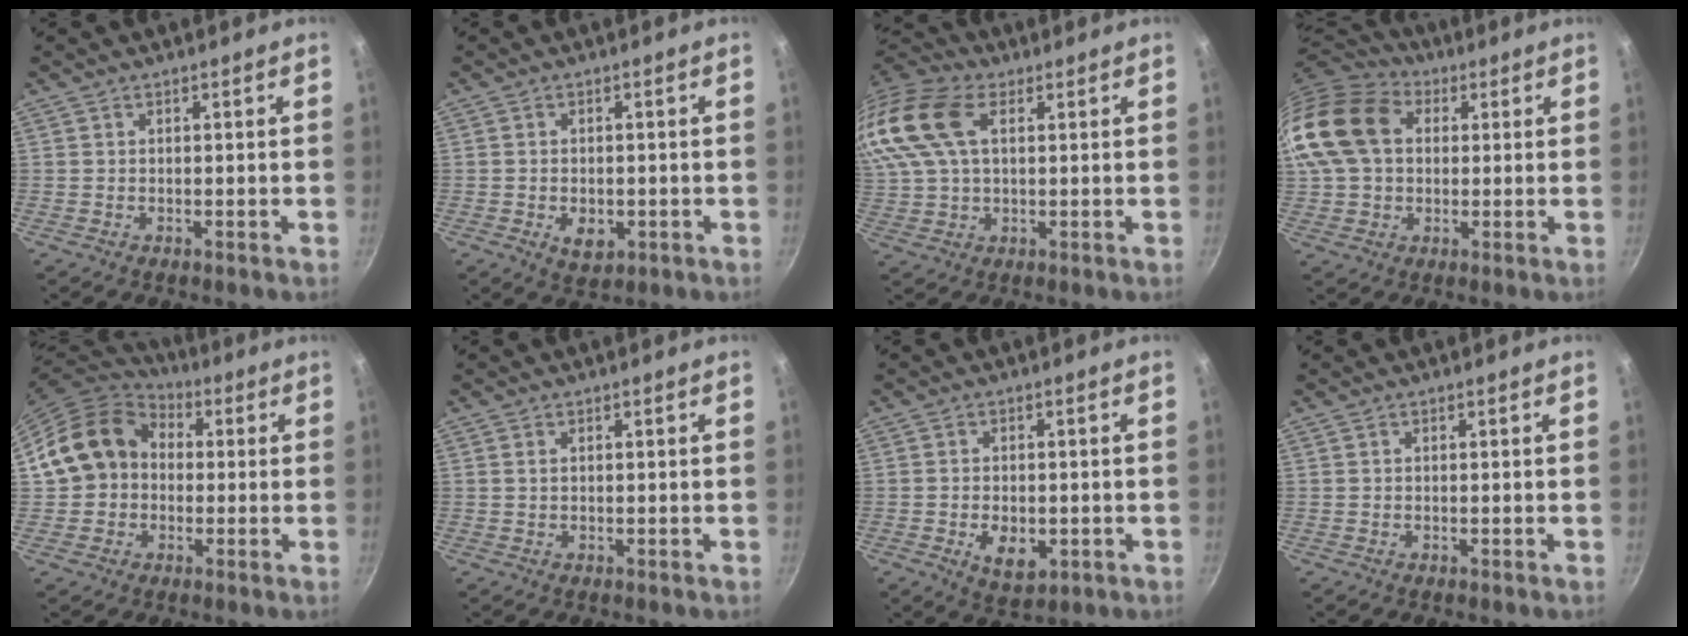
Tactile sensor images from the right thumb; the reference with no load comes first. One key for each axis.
{"total": 4.7, "fx": -1.3, "fy": 3.1, "fz": 3.3, "tx": -0.044, "ty": 0.000, "tz": -0.013}
{"total": 18.1, "fx": 5.6, "fy": 10.9, "fz": 13.2, "tx": -0.292, "ty": 0.027, "tz": 0.098}
{"total": 18.1, "fx": 3.5, "fy": 13.5, "fz": 11.6, "tx": -0.224, "ty": 0.031, "tz": 0.052}
{"total": 15.2, "fx": 0.9, "fy": 12.8, "fz": 8.2, "tx": -0.122, "ty": 0.042, "tz": 0.004}
{"total": 0.6, "fx": 0.2, "fy": 0.4, "fz": 0.4, "tx": -0.010, "ty": 0.000, "tz": 0.006}
{"total": 6.7, "fx": -1.7, "fy": 4.1, "fz": 5.0, "tx": -0.068, "ty": -0.002, "tz": -0.019}
{"total": 0.0}